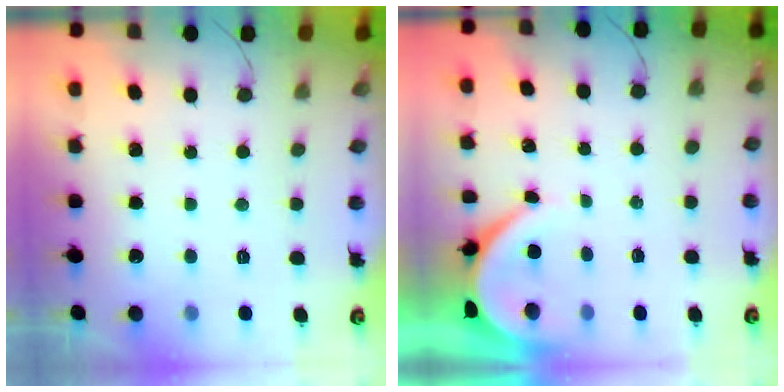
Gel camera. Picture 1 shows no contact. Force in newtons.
{"total": 3.3, "press": 3.3, "slide": 0.6}